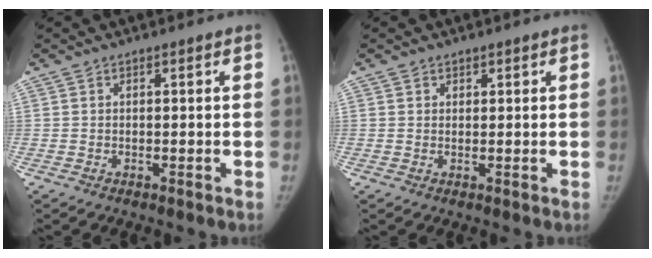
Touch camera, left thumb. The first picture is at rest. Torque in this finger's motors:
{"motor_torque": [-0.31, -0.15, -0.07, 0.23, 0.01]}